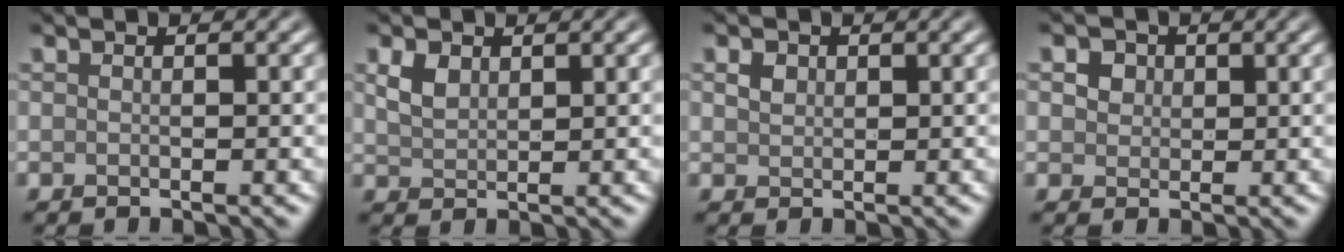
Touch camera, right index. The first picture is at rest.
{"total": 2.0, "force": [1.0, 1.2, 1.2], "torque": [-0.031, 0.001, 0.024]}
{"total": 1.2, "force": [0.5, 0.9, 0.5], "torque": [-0.013, 0.001, 0.010]}
{"total": 4.9, "force": [2.4, 3.5, 2.4], "torque": [-0.047, 0.015, 0.023]}